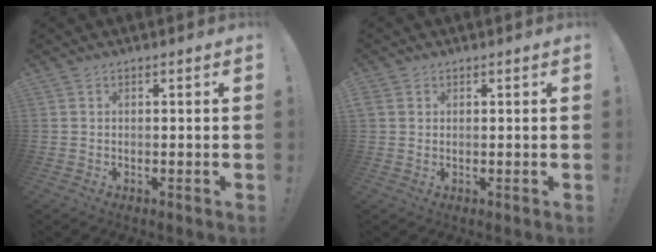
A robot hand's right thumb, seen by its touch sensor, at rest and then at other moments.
{"total": 1.3, "force": [0.8, 1.0, 0.4], "torque": [-0.007, 0.002, 0.015]}